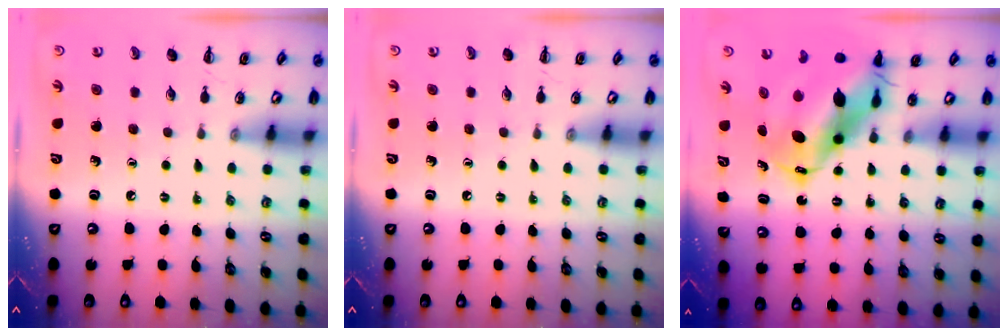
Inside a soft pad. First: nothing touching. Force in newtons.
{"total": 0.0}
{"total": 12.7, "press": 12.3, "slide": 3.4}